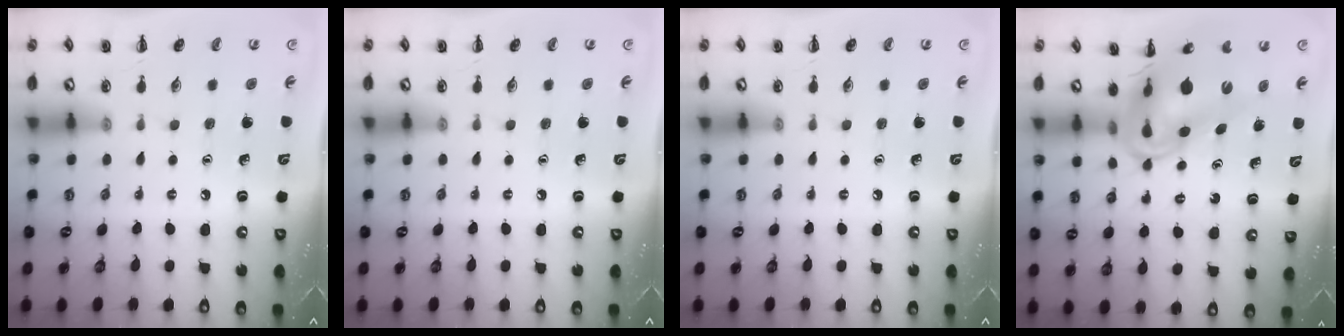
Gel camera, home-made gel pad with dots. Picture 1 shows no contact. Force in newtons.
{"total": 0.0}
{"total": 0.0}
{"total": 13.9, "press": 13.2, "slide": 4.2}